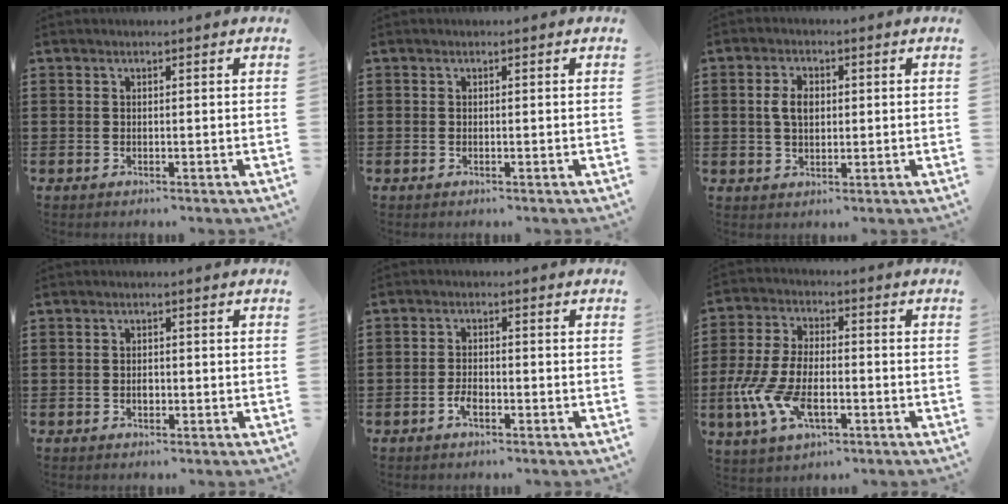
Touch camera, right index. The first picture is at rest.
{"total": 0.0}
{"total": 3.9, "force": [0.4, 2.4, 3.1], "torque": [-0.073, 0.010, 0.003]}
{"total": 1.3, "force": [-0.3, 0.8, 1.0], "torque": [-0.019, 0.001, -0.004]}
{"total": 2.5, "force": [-1.3, 1.1, 1.9], "torque": [-0.041, 0.001, -0.027]}
{"total": 9.8, "force": [-3.4, 4.8, 7.8], "torque": [-0.193, -0.008, -0.068]}